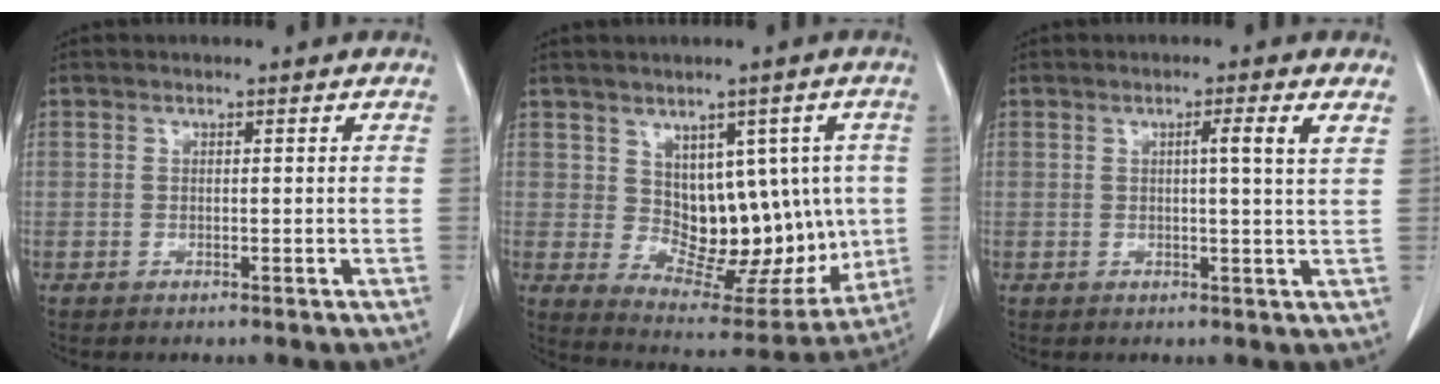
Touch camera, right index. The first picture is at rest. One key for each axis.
{"total": 13.4, "fx": 0.9, "fy": 8.0, "fz": 10.7, "tx": -0.118, "ty": 0.015, "tz": 0.044}
{"total": 3.4, "fx": 1.4, "fy": -0.5, "fz": 3.0, "tx": -0.048, "ty": -0.002, "tz": 0.019}